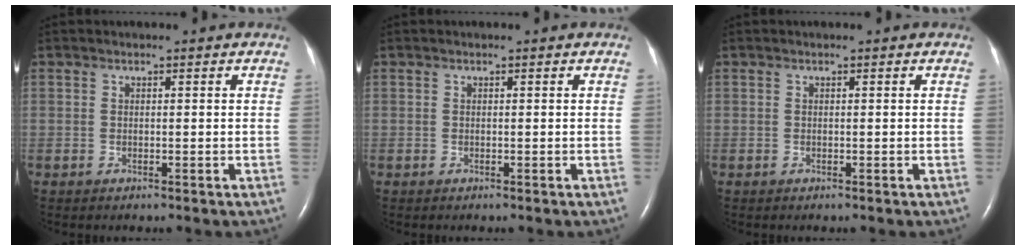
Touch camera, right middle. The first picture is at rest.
{"total": 0.0}
{"total": 0.0}